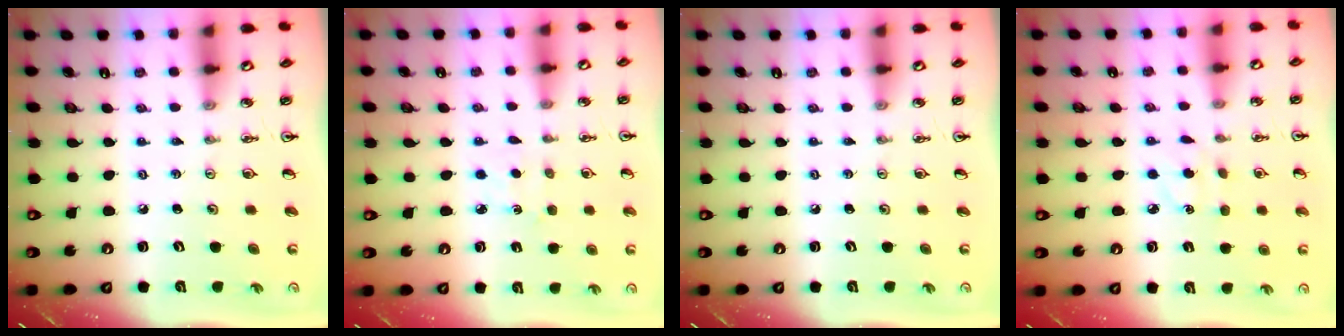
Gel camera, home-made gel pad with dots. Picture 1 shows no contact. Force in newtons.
{"total": 2.6, "press": 2.6, "slide": 0.4}
{"total": 0.0}
{"total": 3.9, "press": 3.9, "slide": 0.5}